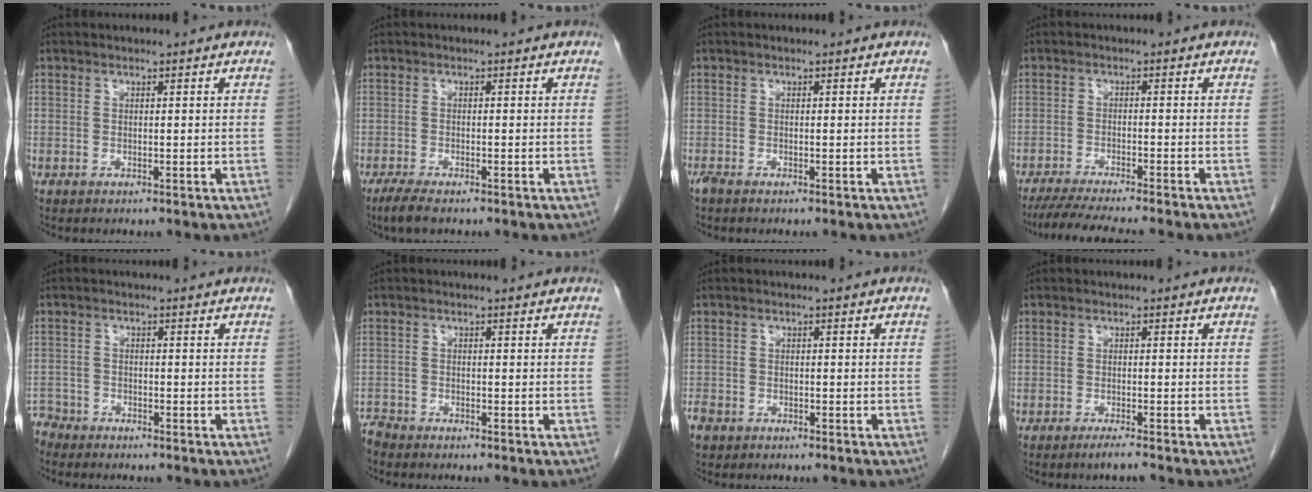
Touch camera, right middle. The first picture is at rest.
{"total": 3.2, "force": [-2.4, 0.6, 2.0], "torque": [-0.045, -0.009, -0.041]}
{"total": 0.8, "force": [-0.7, 0.1, 0.4], "torque": [-0.015, -0.004, -0.015]}
{"total": 9.3, "force": [-8.1, -0.7, 4.5], "torque": [-0.057, -0.022, -0.127]}
{"total": 3.4, "force": [-3.2, 1.2, -0.3], "torque": [0.009, -0.003, -0.062]}
{"total": 1.7, "force": [-1.7, -0.1, 0.0], "torque": [0.003, -0.009, -0.033]}
{"total": 3.3, "force": [-2.4, 2.1, 0.9], "torque": [-0.024, -0.001, -0.042]}
{"total": 1.7, "force": [-1.3, -0.3, 0.9], "torque": [-0.021, -0.003, -0.025]}